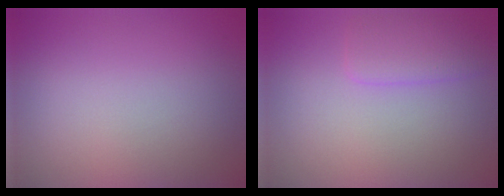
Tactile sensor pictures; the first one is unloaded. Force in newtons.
{"total": 2.3, "press": 2.3, "slide": 0.2}